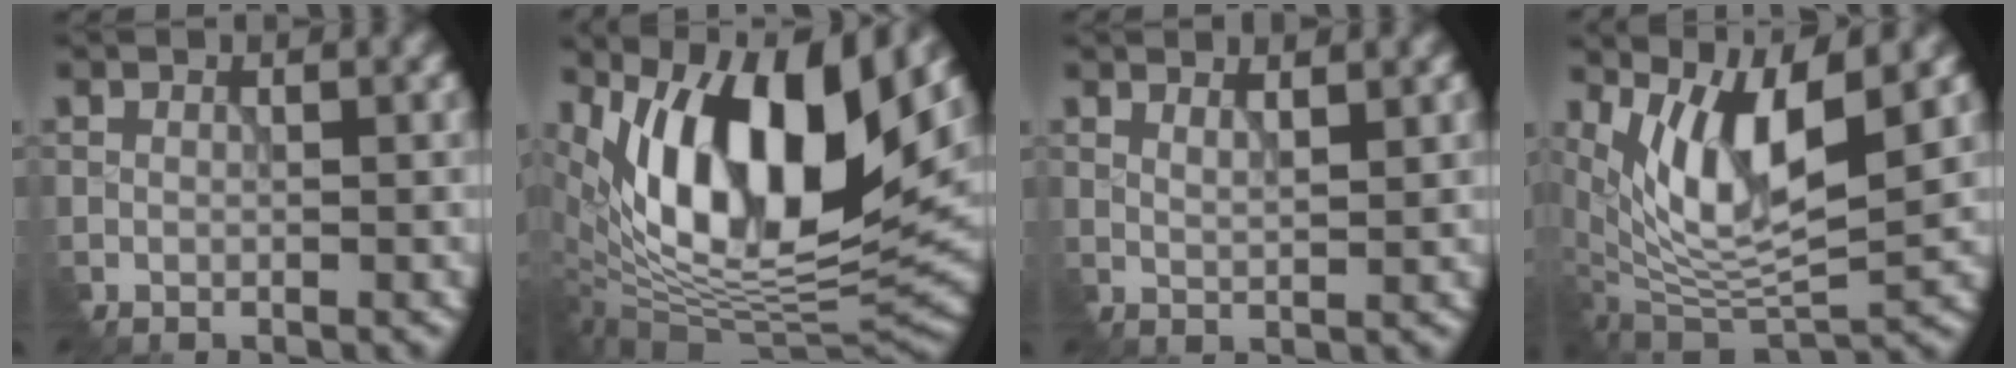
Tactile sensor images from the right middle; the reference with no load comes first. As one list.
[{"total": 14.7, "force": [5.6, 5.8, 12.3], "torque": [-0.212, 0.007, 0.089]}, {"total": 1.6, "force": [1.4, 0.2, 0.9], "torque": [-0.016, -0.001, 0.022]}, {"total": 8.6, "force": [3.5, 2.5, 7.5], "torque": [-0.146, -0.008, 0.071]}]